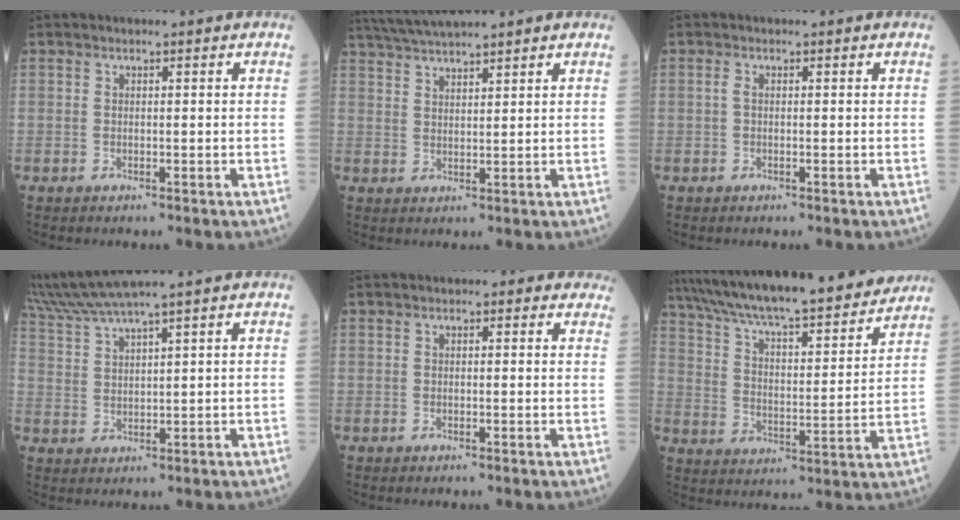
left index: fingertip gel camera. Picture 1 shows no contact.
{"total": 6.9, "force": [6.2, -0.1, 3.1], "torque": [-0.063, 0.035, 0.113]}
{"total": 0.5, "force": [-0.1, 0.2, 0.5], "torque": [-0.013, 0.001, -0.002]}
{"total": 6.4, "force": [5.7, -2.0, 2.4], "torque": [-0.067, 0.005, 0.122]}
{"total": 1.6, "force": [1.0, 1.1, 0.6], "torque": [0.005, -0.001, -0.005]}
{"total": 25.7, "force": [22.6, 3.1, 11.8], "torque": [-0.202, -0.004, 0.329]}